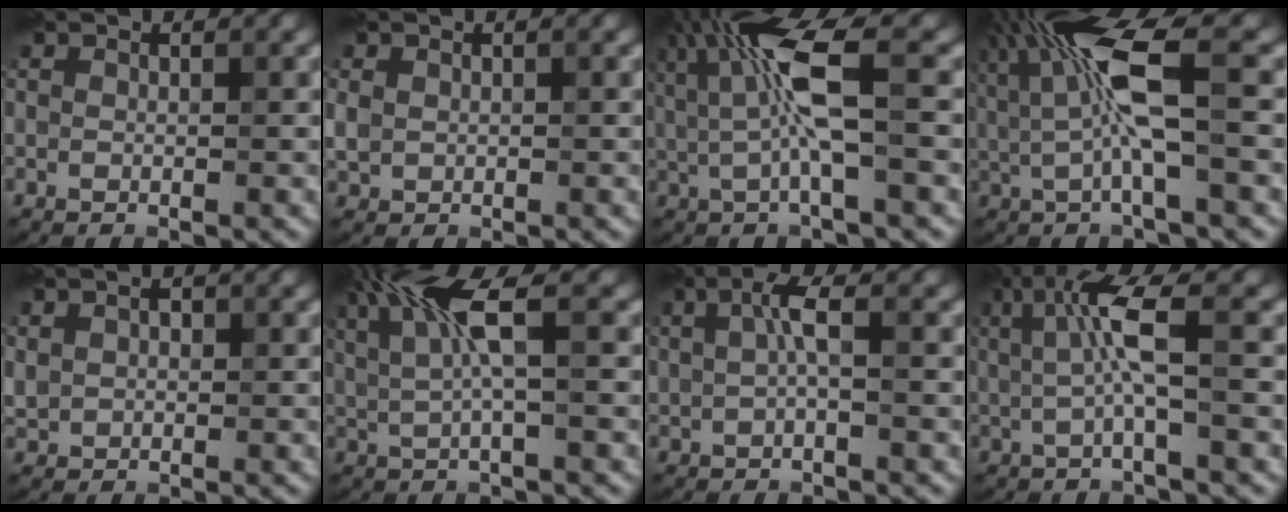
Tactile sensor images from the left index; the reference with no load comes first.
{"total": 1.2, "force": [0.3, 1.1, 0.4], "torque": [-0.008, -0.001, 0.007]}
{"total": 7.3, "force": [1.5, 1.5, 7.0], "torque": [-0.146, 0.004, 0.025]}
{"total": 8.3, "force": [1.7, 2.0, 7.9], "torque": [-0.162, 0.004, 0.030]}
{"total": 1.4, "force": [0.5, 1.1, 0.7], "torque": [-0.012, 0.001, 0.010]}
{"total": 6.2, "force": [1.9, 1.2, 5.7], "torque": [-0.116, 0.009, 0.036]}
{"total": 2.4, "force": [0.4, 0.5, 2.3], "torque": [-0.048, 0.003, 0.005]}
{"total": 4.9, "force": [0.7, 0.7, 4.8], "torque": [-0.098, 0.006, 0.014]}